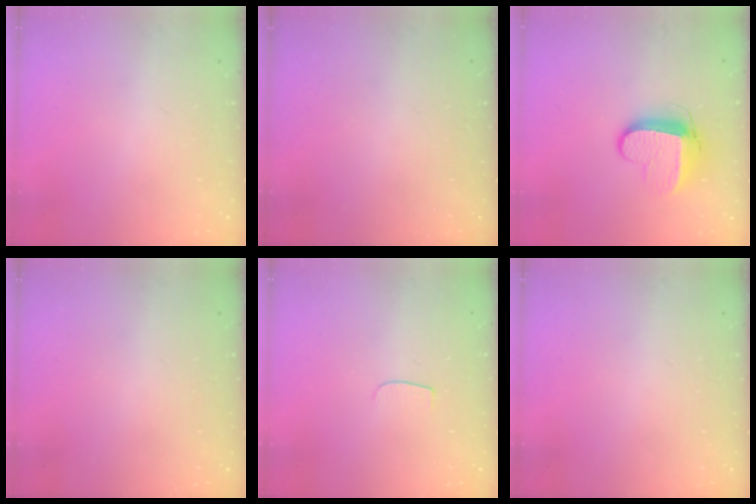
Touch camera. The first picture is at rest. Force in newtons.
{"total": 0.0}
{"total": 9.6, "press": 9.6, "slide": 0.9}
{"total": 0.0}
{"total": 3.0, "press": 3.0, "slide": 0.4}
{"total": 0.0}